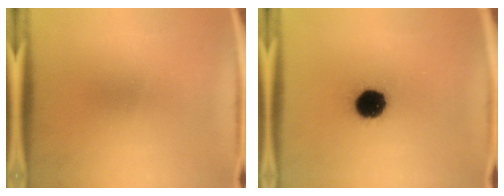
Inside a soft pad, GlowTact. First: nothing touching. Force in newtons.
{"total": 11.0}